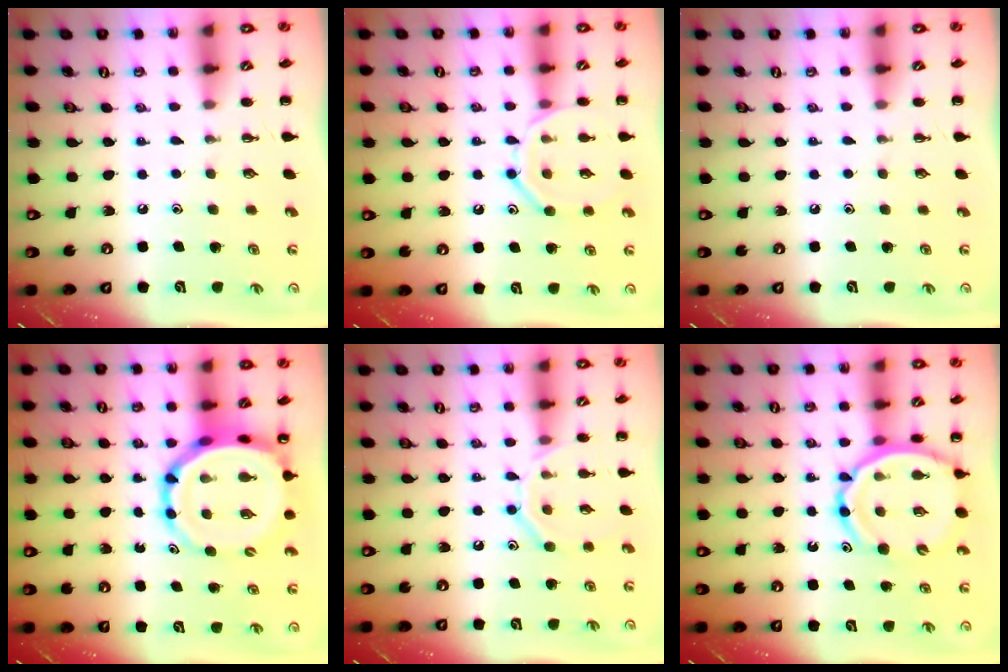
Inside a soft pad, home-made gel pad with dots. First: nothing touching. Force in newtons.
{"total": 12.0, "press": 12.0, "slide": 0.7}
{"total": 0.0}
{"total": 11.3, "press": 10.8, "slide": 3.1}
{"total": 10.6, "press": 10.5, "slide": 1.5}
{"total": 13.2, "press": 12.7, "slide": 3.6}